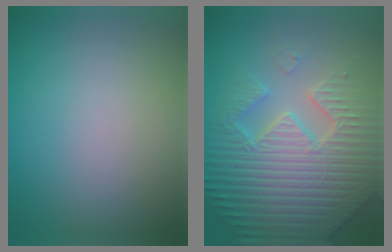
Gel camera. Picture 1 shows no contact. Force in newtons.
{"total": 7.7, "press": 7.5, "slide": 1.9}